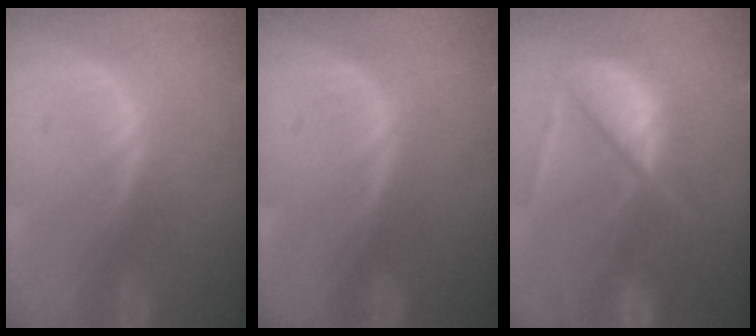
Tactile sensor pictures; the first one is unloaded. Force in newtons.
{"total": 0.0}
{"total": 10.6, "press": 8.7, "slide": 6.0}